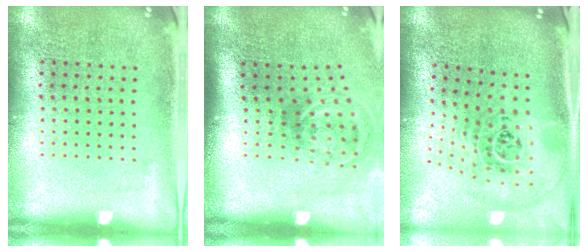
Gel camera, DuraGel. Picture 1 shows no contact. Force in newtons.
{"total": 2.1, "press": 1.3, "slide": 1.7}
{"total": 2.7, "press": 1.8, "slide": 2.0}